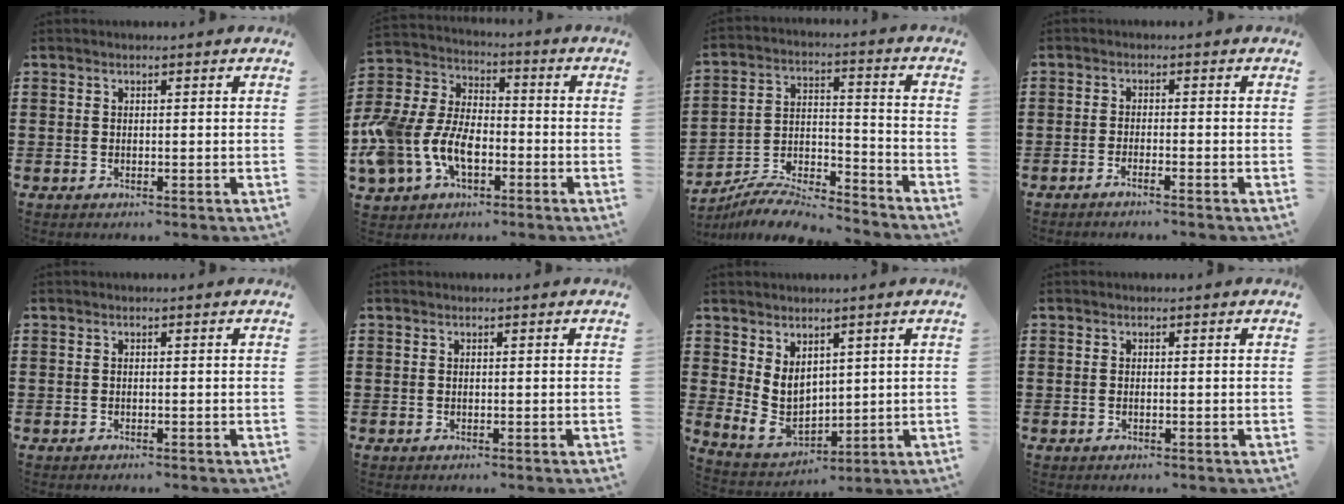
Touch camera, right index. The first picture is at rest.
{"total": 10.0, "force": [-3.9, 6.6, 6.4], "torque": [-0.193, -0.007, -0.086]}
{"total": 8.2, "force": [-7.8, 1.0, 2.1], "torque": [-0.039, 0.009, -0.156]}
{"total": 1.5, "force": [-1.3, -0.3, 0.7], "torque": [-0.011, -0.002, -0.025]}
{"total": 0.0}
{"total": 0.0}
{"total": 5.8, "force": [2.4, 4.4, 2.9], "torque": [-0.084, -0.004, 0.047]}
{"total": 0.0}